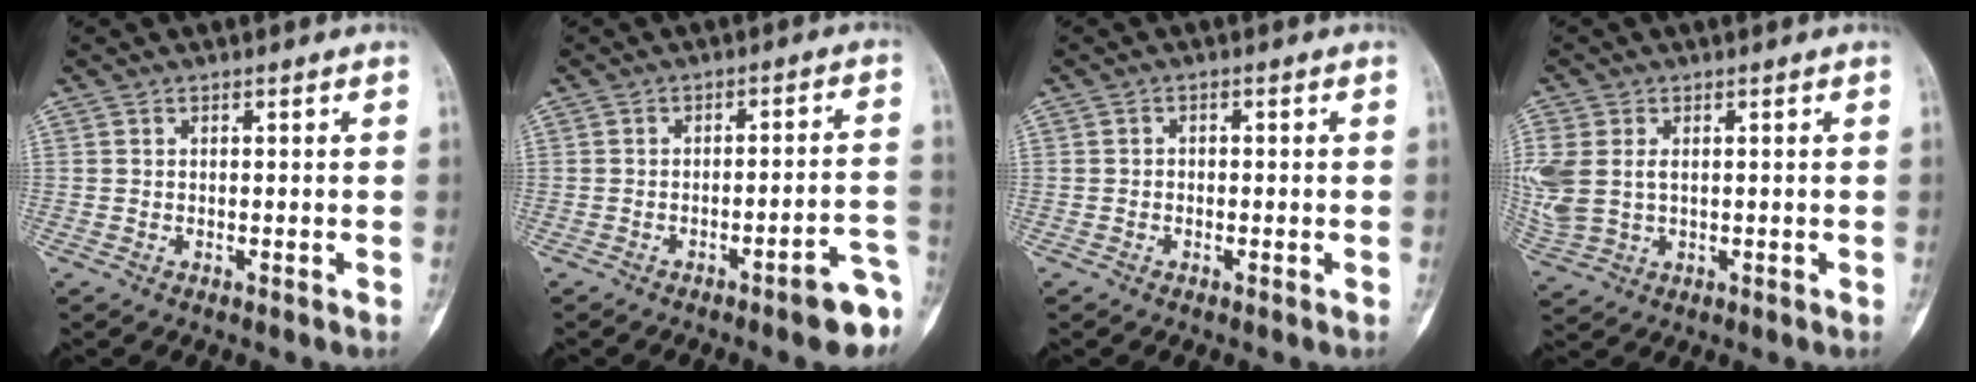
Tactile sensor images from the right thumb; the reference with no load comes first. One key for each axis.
{"total": 8.3, "fx": -4.8, "fy": 1.5, "fz": 6.6, "tx": -0.066, "ty": 0.034, "tz": -0.056}
{"total": 1.0, "fx": -0.2, "fy": 0.9, "fz": 0.3, "tx": 0.002, "ty": 0.005, "tz": -0.007}
{"total": 10.3, "fx": 1.1, "fy": 7.2, "fz": 7.3, "tx": -0.199, "ty": 0.003, "tz": 0.036}